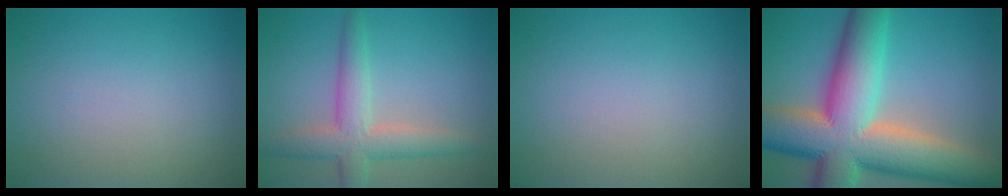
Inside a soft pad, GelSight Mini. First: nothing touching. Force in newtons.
{"total": 4.9, "press": 4.9, "slide": 0.2}
{"total": 0.0}
{"total": 16.3, "press": 16.2, "slide": 1.1}